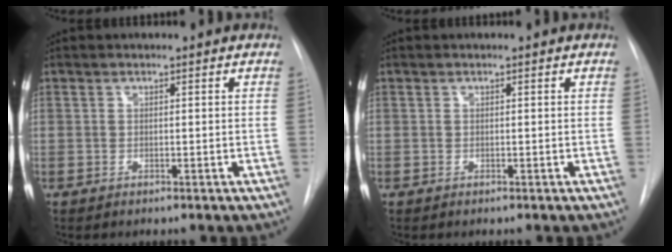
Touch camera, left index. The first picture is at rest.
{"total": 0.0}